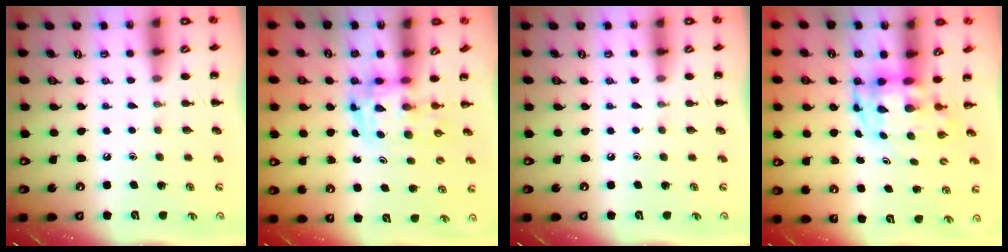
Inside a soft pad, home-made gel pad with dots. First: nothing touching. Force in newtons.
{"total": 3.6, "press": 3.5, "slide": 0.6}
{"total": 0.0}
{"total": 3.7, "press": 3.7, "slide": 0.8}